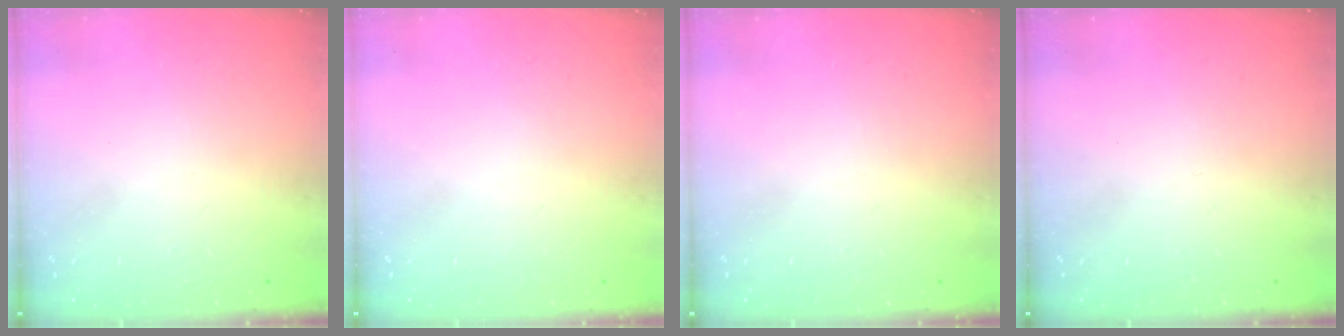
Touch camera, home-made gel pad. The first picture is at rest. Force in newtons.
{"total": 0.0}
{"total": 0.0}
{"total": 0.0}